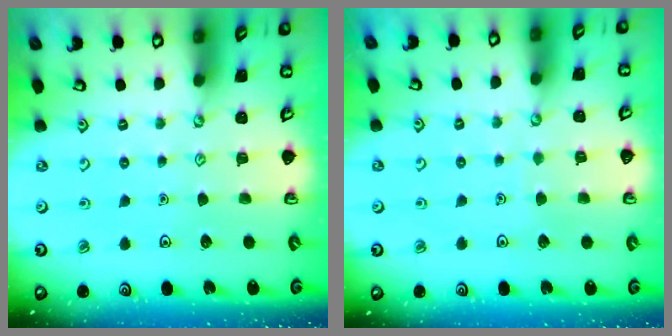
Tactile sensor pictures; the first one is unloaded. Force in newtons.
{"total": 1.7, "press": 1.7, "slide": 0.1}